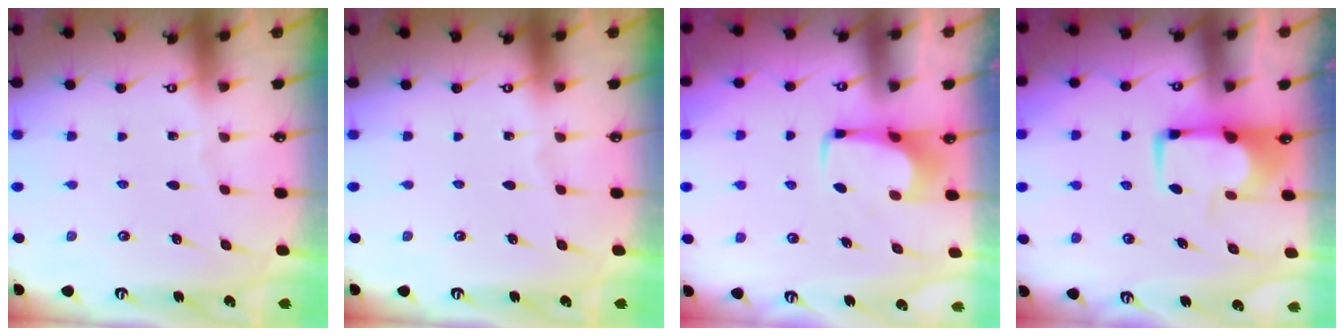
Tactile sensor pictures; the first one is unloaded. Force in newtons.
{"total": 0.0}
{"total": 0.6, "press": 0.5, "slide": 0.2}
{"total": 2.4, "press": 2.3, "slide": 0.5}